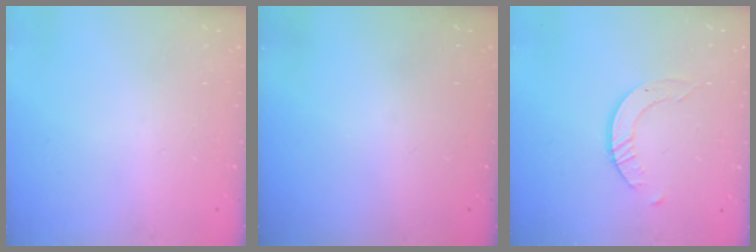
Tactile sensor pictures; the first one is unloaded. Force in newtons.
{"total": 0.0}
{"total": 2.4, "press": 2.4, "slide": 0.3}